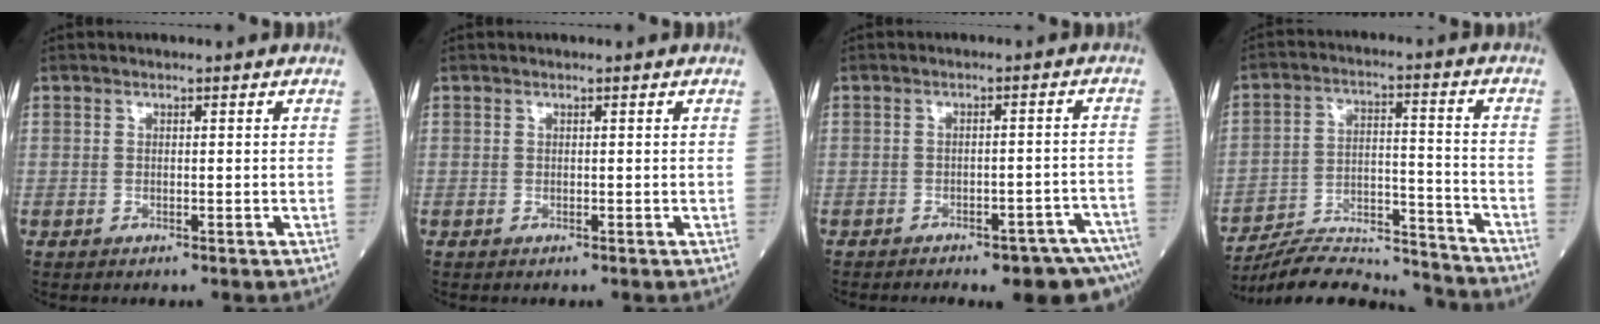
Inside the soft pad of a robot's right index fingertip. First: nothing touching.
{"total": 0.0}
{"total": 11.1, "force": [-8.8, 2.3, 6.3], "torque": [-0.044, 0.017, -0.104]}
{"total": 16.4, "force": [-16.2, 1.4, 2.7], "torque": [-0.044, 0.027, -0.254]}